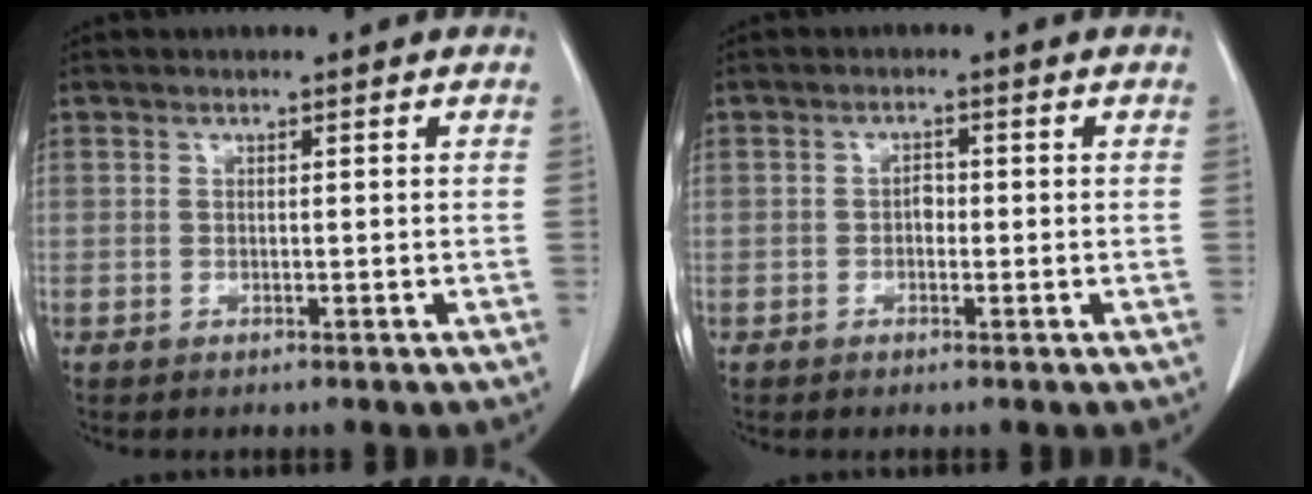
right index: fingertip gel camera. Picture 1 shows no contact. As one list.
[{"total": 1.5, "force": [-0.3, 1.0, 1.0], "torque": [-0.014, 0.005, -0.006]}]